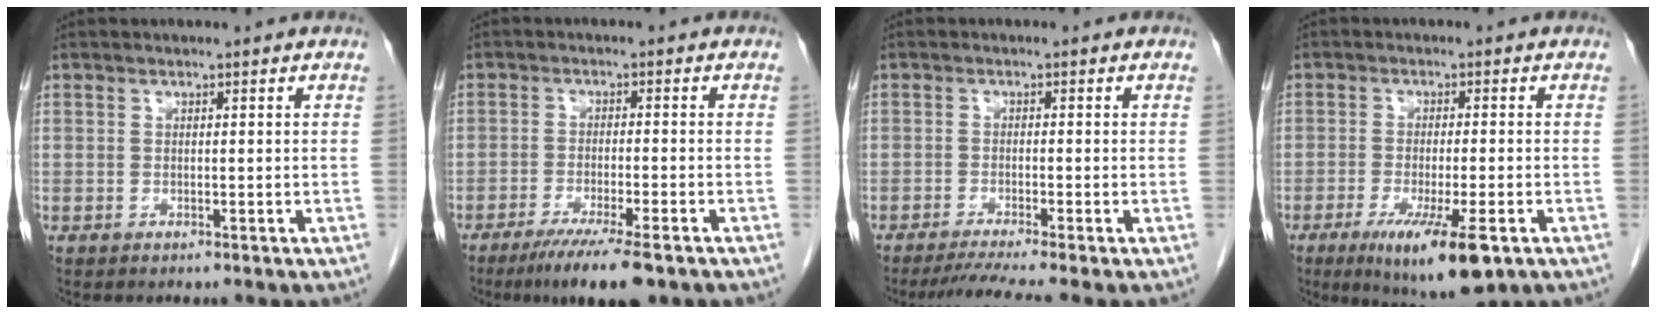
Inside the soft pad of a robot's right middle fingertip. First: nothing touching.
{"total": 8.8, "force": [-6.2, 0.6, 6.2], "torque": [-0.093, -0.019, -0.096]}
{"total": 5.3, "force": [-4.3, -1.2, 2.9], "torque": [-0.046, -0.016, -0.074]}
{"total": 10.6, "force": [-5.6, 1.6, 8.9], "torque": [-0.143, -0.028, -0.083]}